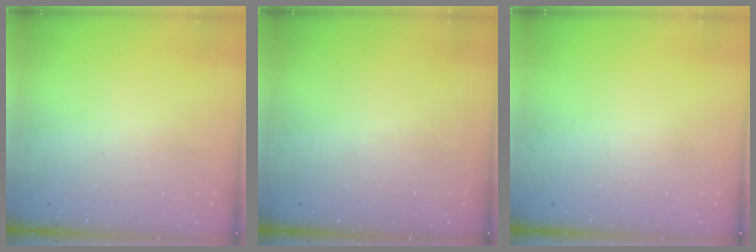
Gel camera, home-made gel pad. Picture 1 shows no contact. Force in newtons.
{"total": 0.0}
{"total": 0.0}